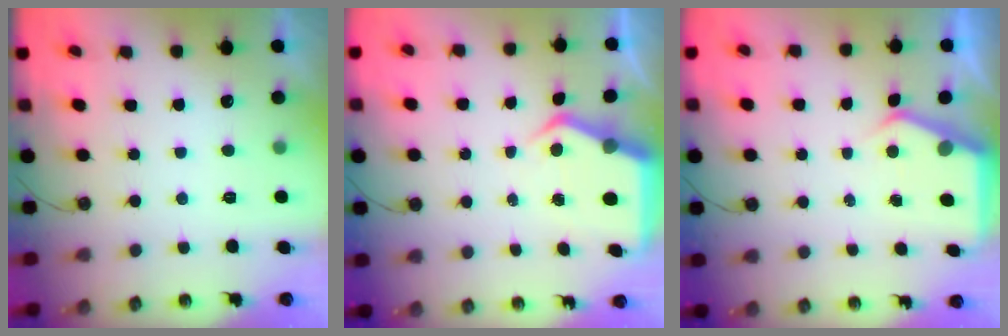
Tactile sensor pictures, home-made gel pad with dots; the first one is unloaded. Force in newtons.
{"total": 6.4, "press": 6.4, "slide": 0.6}
{"total": 4.4, "press": 4.3, "slide": 0.5}